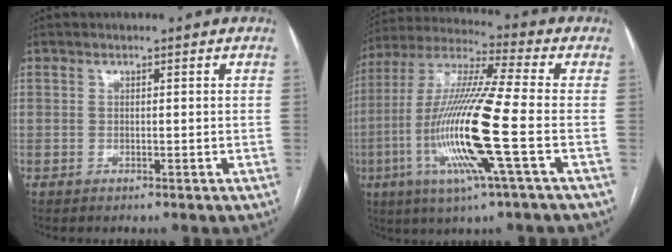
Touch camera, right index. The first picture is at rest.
{"total": 17.8, "force": [-4.3, 0.0, 17.3], "torque": [-0.356, -0.013, -0.091]}